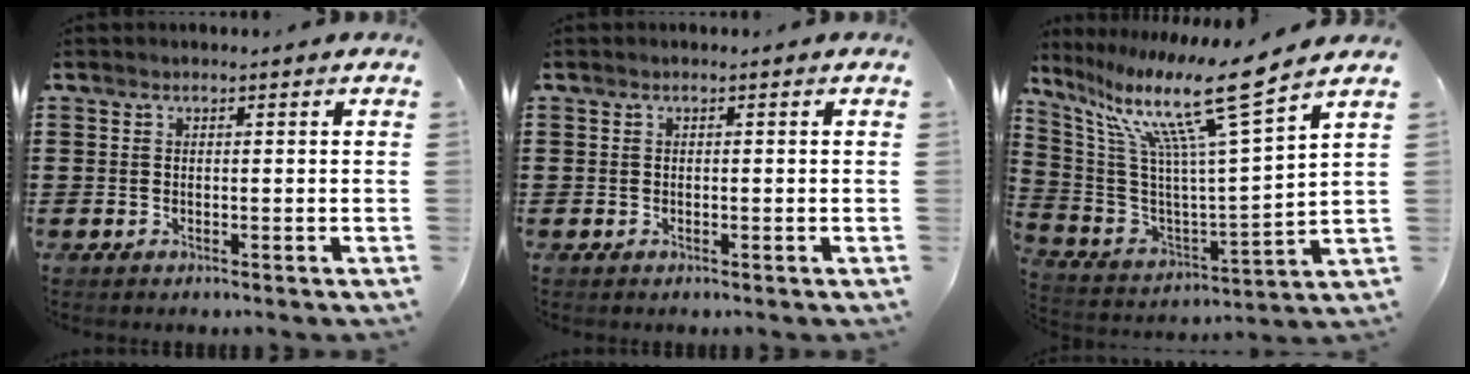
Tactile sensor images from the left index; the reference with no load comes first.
{"total": 0.0}
{"total": 15.7, "force": [10.2, 0.9, 11.9], "torque": [-0.250, -0.057, 0.158]}